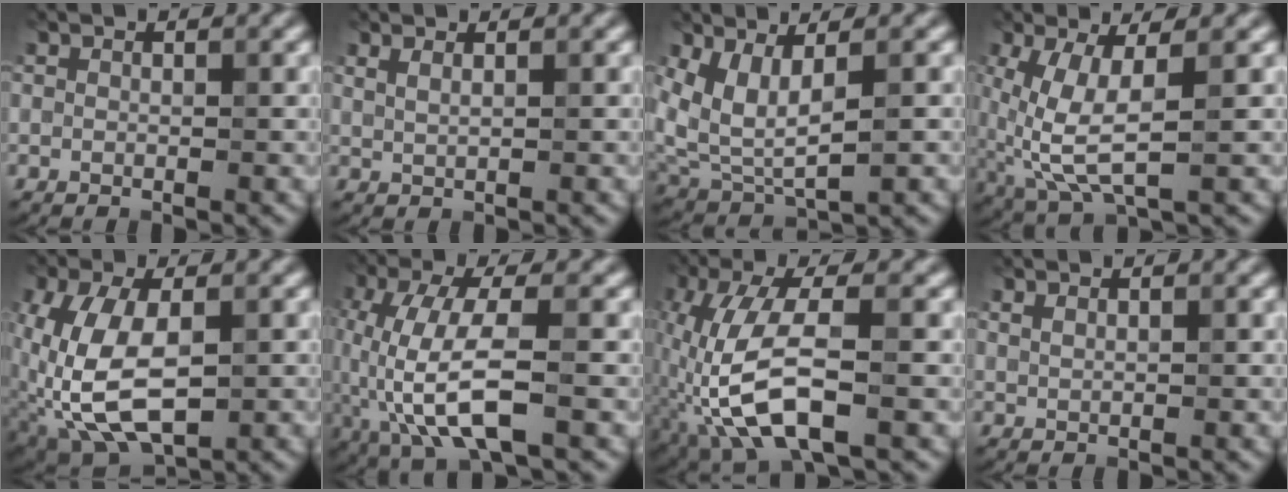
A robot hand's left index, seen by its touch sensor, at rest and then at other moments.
{"total": 0.9, "force": [0.6, 0.2, 0.7], "torque": [-0.016, -0.003, 0.011]}
{"total": 4.7, "force": [1.1, 2.3, 3.9], "torque": [-0.095, -0.016, 0.031]}
{"total": 6.4, "force": [-0.1, 2.4, 5.9], "torque": [-0.152, -0.014, 0.002]}
{"total": 9.8, "force": [-1.6, 5.5, 7.9], "torque": [-0.191, -0.011, -0.032]}
{"total": 7.6, "force": [-2.4, 2.4, 6.8], "torque": [-0.152, 0.002, -0.050]}
{"total": 9.0, "force": [-3.4, 3.2, 7.7], "torque": [-0.179, 0.004, -0.074]}
{"total": 0.6, "force": [0.4, 0.1, 0.3], "torque": [-0.013, -0.003, 0.010]}